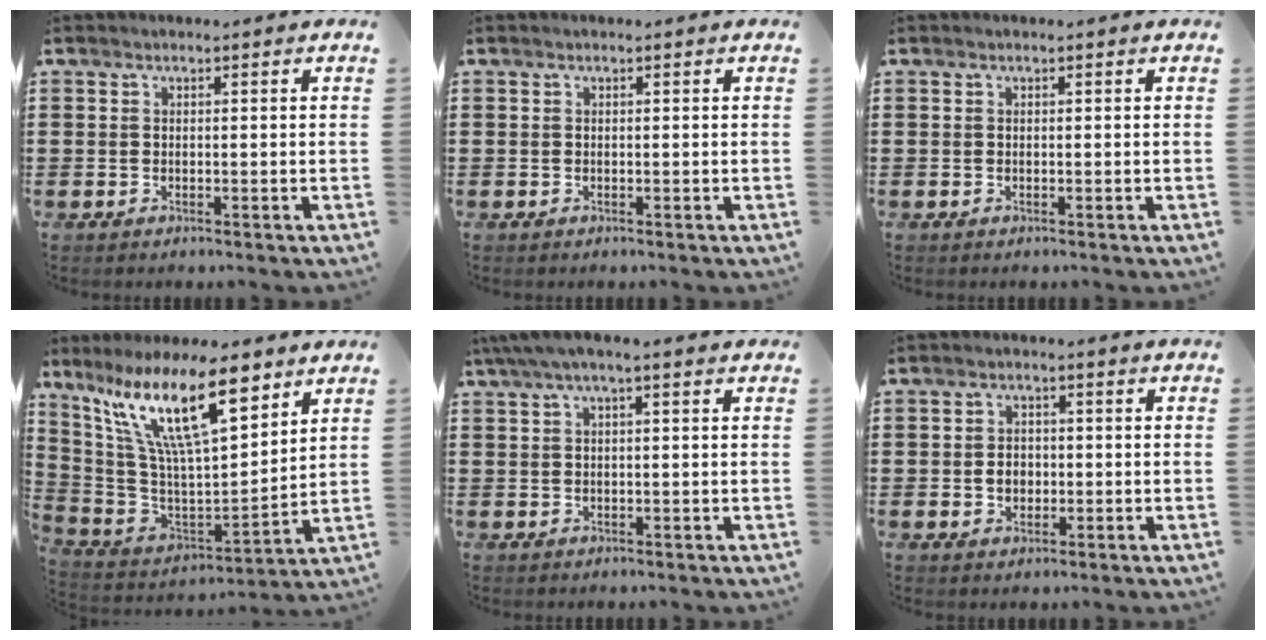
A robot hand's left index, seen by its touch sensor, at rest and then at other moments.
{"total": 0.0}
{"total": 0.0}
{"total": 17.5, "force": [9.8, 4.9, 13.6], "torque": [-0.301, -0.035, 0.165]}
{"total": 2.5, "force": [0.7, 0.4, 2.3], "torque": [-0.044, 0.003, 0.011]}
{"total": 2.8, "force": [-0.4, 2.2, 1.7], "torque": [-0.029, 0.001, -0.012]}